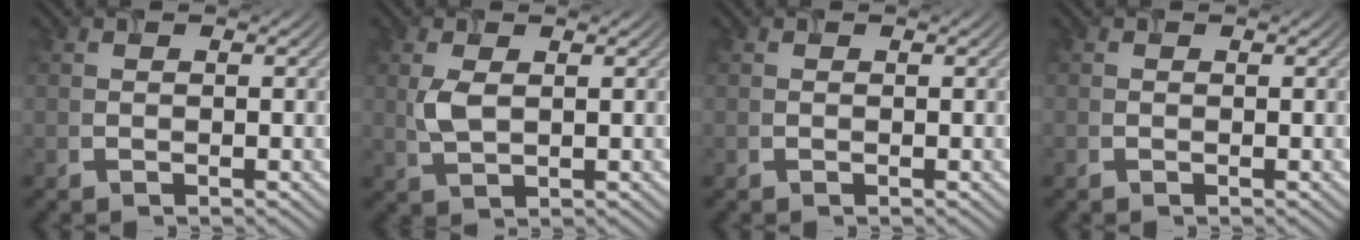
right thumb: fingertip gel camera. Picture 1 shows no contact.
{"total": 3.1, "force": [0.6, 1.5, 2.6], "torque": [-0.068, -0.002, 0.015]}
{"total": 0.0}
{"total": 0.0}